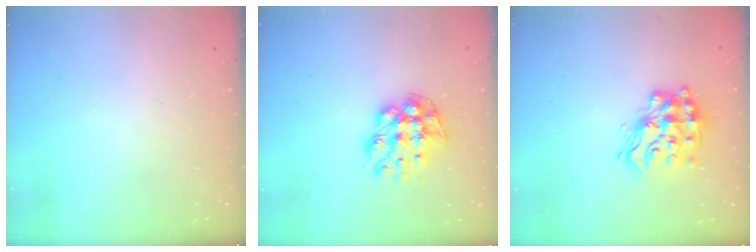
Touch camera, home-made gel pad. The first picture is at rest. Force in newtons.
{"total": 11.2, "press": 11.2, "slide": 0.9}
{"total": 16.5, "press": 16.4, "slide": 1.2}